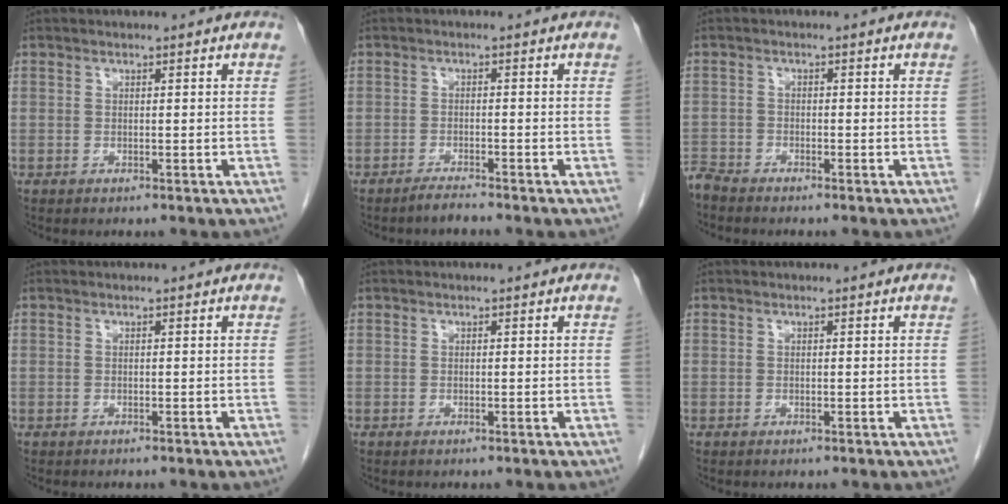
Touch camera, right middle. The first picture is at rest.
{"total": 1.8, "force": [-1.7, -0.2, 0.5], "torque": [-0.014, -0.005, -0.032]}
{"total": 2.3, "force": [-2.3, 0.0, 0.0], "torque": [0.002, -0.009, -0.047]}
{"total": 0.0}
{"total": 0.0}
{"total": 0.0}